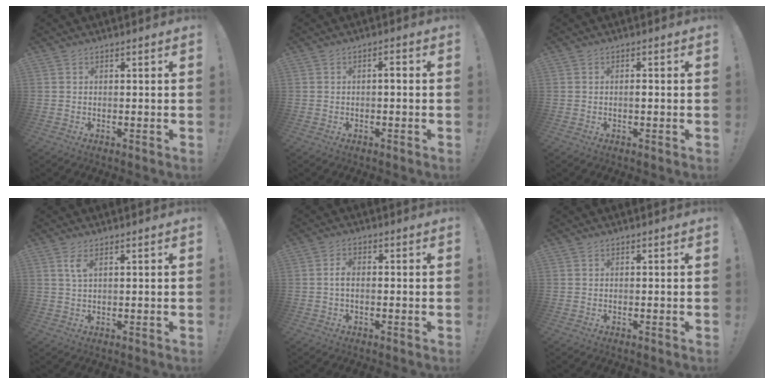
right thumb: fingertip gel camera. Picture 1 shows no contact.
{"total": 1.9, "force": [-0.5, 0.4, 1.8], "torque": [-0.030, 0.006, -0.014]}
{"total": 1.1, "force": [-0.4, 0.1, 1.0], "torque": [-0.013, -0.001, -0.009]}
{"total": 3.2, "force": [1.4, 0.9, 2.7], "torque": [-0.042, -0.004, 0.021]}
{"total": 2.9, "force": [-0.4, 1.5, 2.4], "torque": [-0.034, 0.005, -0.008]}
{"total": 0.0}